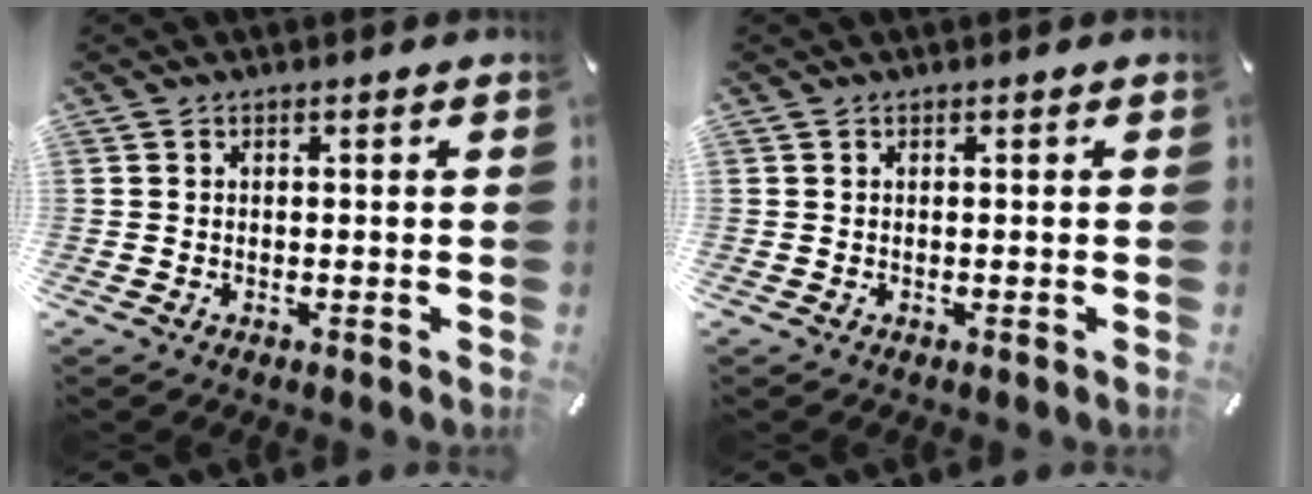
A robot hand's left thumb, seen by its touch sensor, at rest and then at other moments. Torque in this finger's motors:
{"motor_torque": [-0.01, 0.01, 0.00, 0.00, 0.00]}